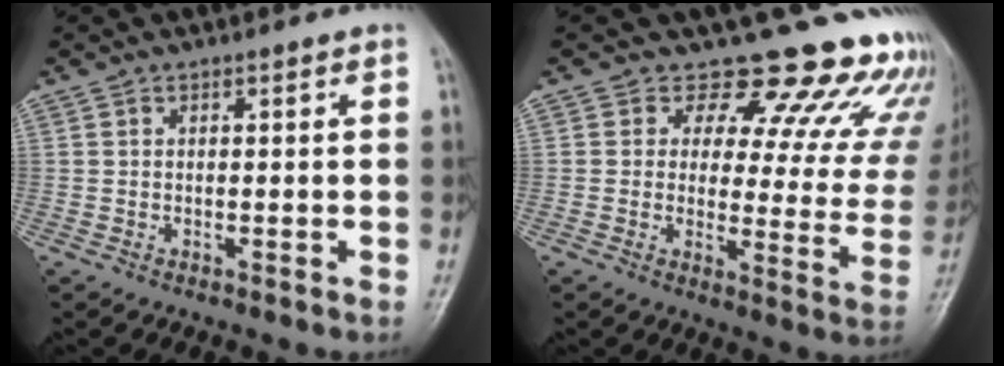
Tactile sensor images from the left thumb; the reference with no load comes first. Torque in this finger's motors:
{"motor_torque": [0.51, 0.42, -0.08, -0.24, 0.01]}